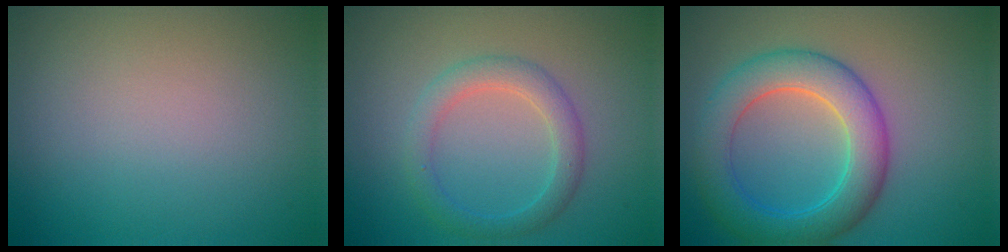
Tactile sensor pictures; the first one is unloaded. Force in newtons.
{"total": 2.8, "press": 2.8, "slide": 0.0}
{"total": 6.3, "press": 6.3, "slide": 0.1}